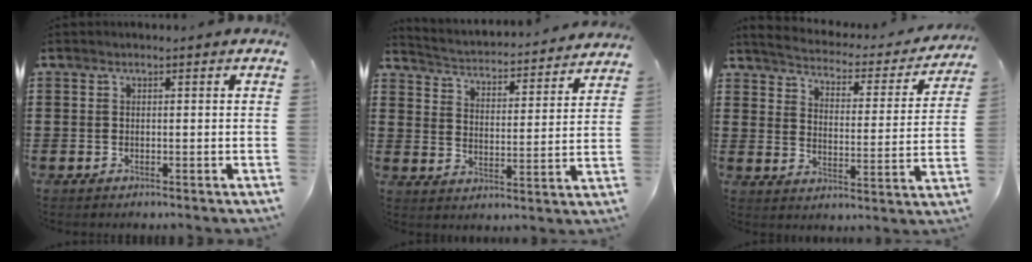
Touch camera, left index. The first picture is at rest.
{"total": 2.7, "force": [2.7, -0.2, -0.1], "torque": [-0.021, -0.033, 0.035]}
{"total": 2.8, "force": [2.8, 0.3, 0.5], "torque": [-0.033, -0.028, 0.038]}